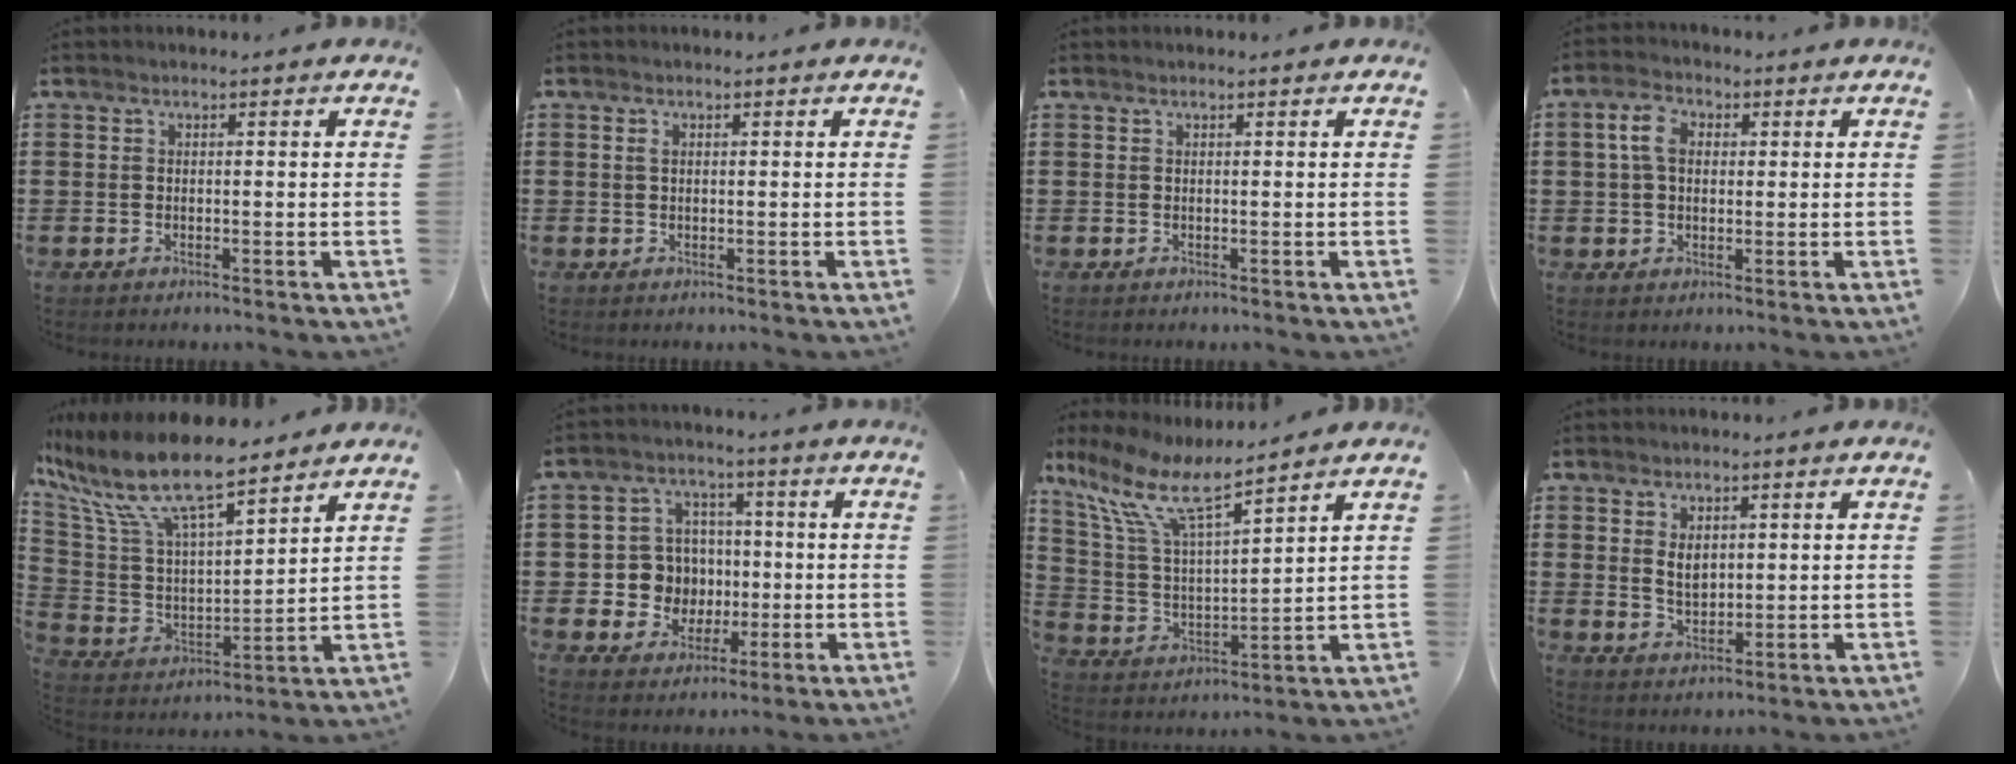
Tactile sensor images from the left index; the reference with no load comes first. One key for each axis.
{"total": 0.9, "fx": 0.3, "fy": 0.8, "fz": 0.5, "tx": -0.012, "ty": 0.004, "tz": 0.006}
{"total": 0.0}
{"total": 5.0, "fx": 1.2, "fy": 3.4, "fz": 3.5, "tx": -0.080, "ty": 0.015, "tz": 0.018}
{"total": 12.2, "fx": 9.3, "fy": 2.7, "fz": 7.3, "tx": -0.191, "ty": -0.057, "tz": 0.159}
{"total": 7.5, "fx": 0.0, "fy": 7.4, "fz": 1.6, "tx": -0.055, "ty": 0.014, "tz": 0.009}
{"total": 9.9, "fx": 7.5, "fy": 2.0, "fz": 6.2, "tx": -0.158, "ty": -0.041, "tz": 0.127}
{"total": 3.1, "fx": 1.2, "fy": 2.0, "fz": 2.1, "tx": -0.030, "ty": -0.001, "tz": 0.019}